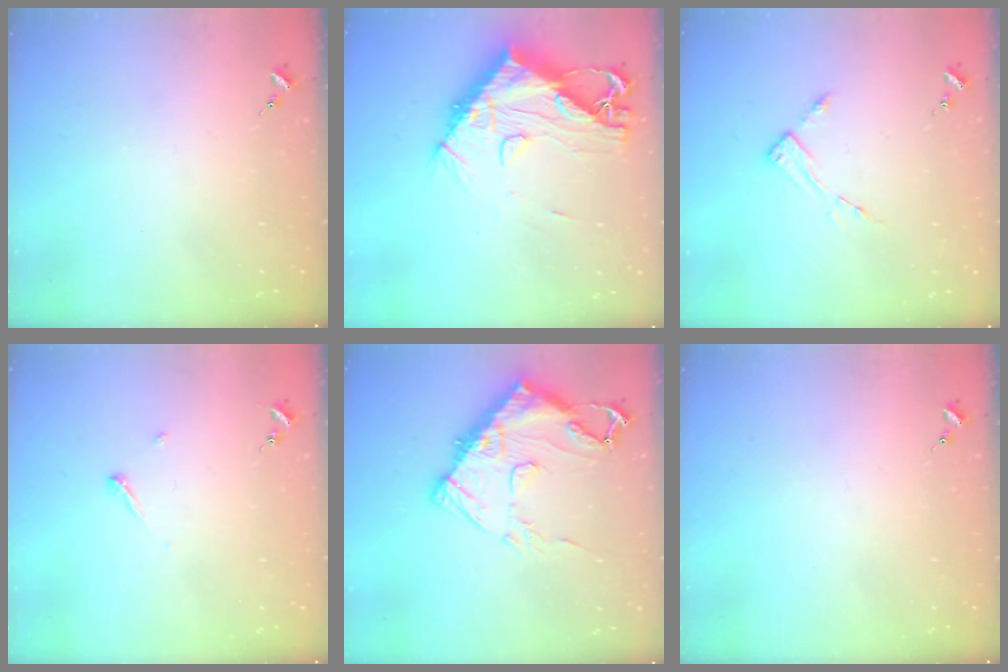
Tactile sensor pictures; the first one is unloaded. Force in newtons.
{"total": 18.4, "press": 18.3, "slide": 1.6}
{"total": 3.4, "press": 3.4, "slide": 0.4}
{"total": 3.4, "press": 3.4, "slide": 0.4}
{"total": 15.5, "press": 15.5, "slide": 1.4}
{"total": 0.0}